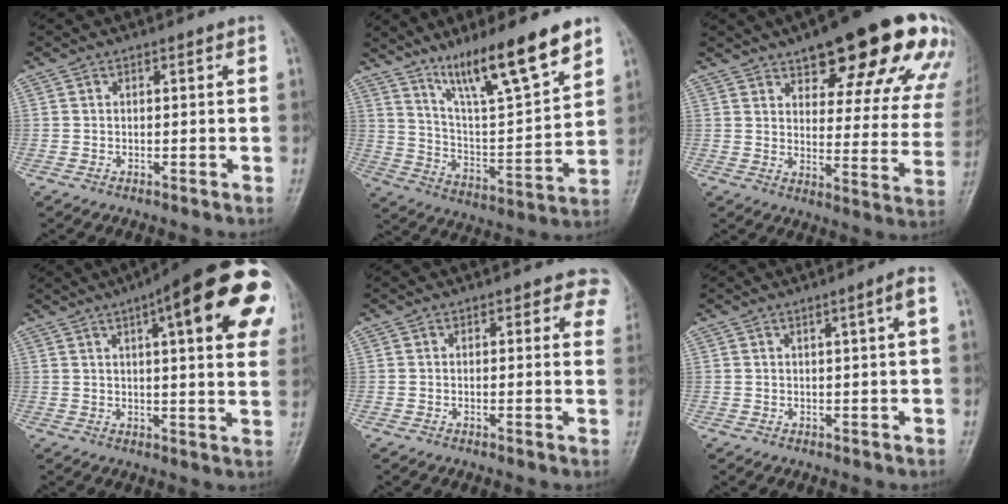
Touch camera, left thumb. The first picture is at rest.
{"total": 18.5, "force": [12.7, 3.1, 13.0], "torque": [-0.194, -0.069, 0.225]}
{"total": 24.5, "force": [15.2, 8.0, 17.5], "torque": [-0.187, -0.045, 0.194]}
{"total": 23.7, "force": [9.3, 6.2, 20.9], "torque": [-0.240, 0.006, 0.116]}
{"total": 4.3, "force": [2.8, 2.6, 2.0], "torque": [0.017, -0.007, 0.014]}
{"total": 2.6, "force": [0.8, -0.3, 2.4], "torque": [-0.040, -0.002, 0.015]}